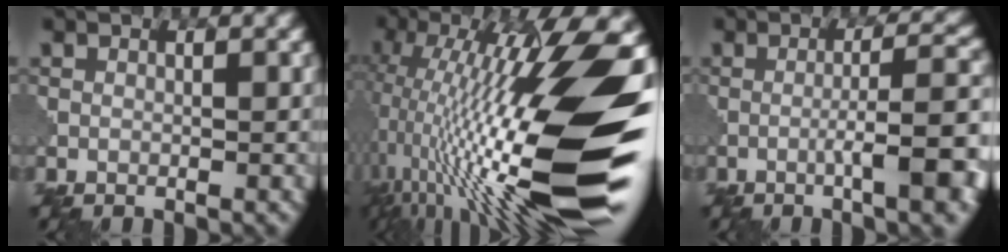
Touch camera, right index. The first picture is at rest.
{"total": 18.9, "force": [-1.7, 4.5, 18.3], "torque": [-0.317, 0.020, -0.036]}
{"total": 8.0, "force": [-2.5, 1.5, 7.5], "torque": [-0.100, 0.013, -0.040]}